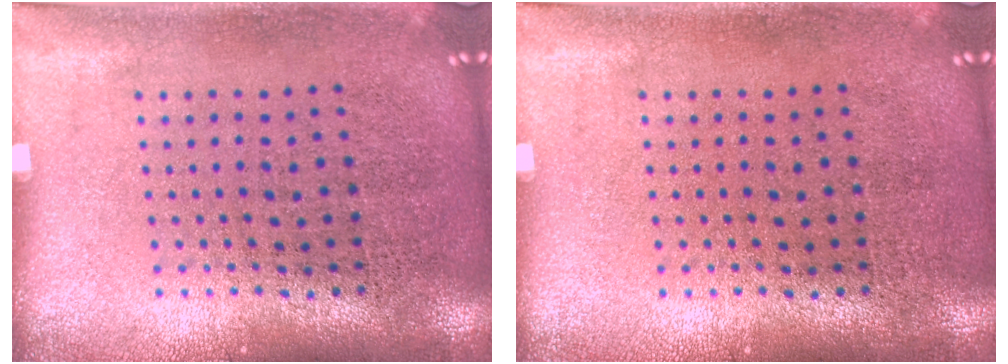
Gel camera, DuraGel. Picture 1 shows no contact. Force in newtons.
{"total": 0.0}